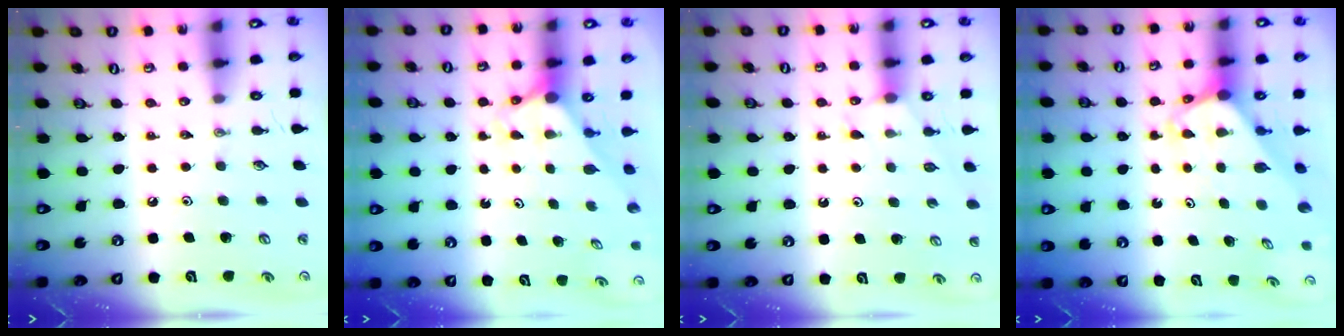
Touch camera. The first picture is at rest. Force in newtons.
{"total": 2.9, "press": 2.9, "slide": 0.0}
{"total": 3.2, "press": 3.2, "slide": 0.5}
{"total": 2.5, "press": 2.5, "slide": 0.1}